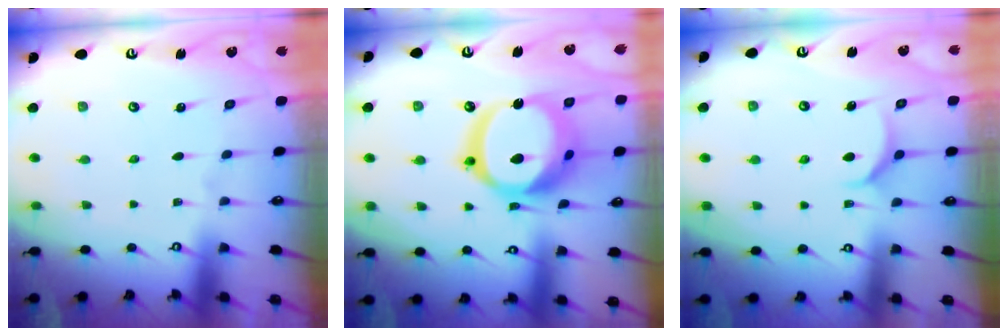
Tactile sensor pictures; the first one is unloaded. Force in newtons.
{"total": 21.8, "press": 21.7, "slide": 2.4}
{"total": 4.6, "press": 4.6, "slide": 0.5}